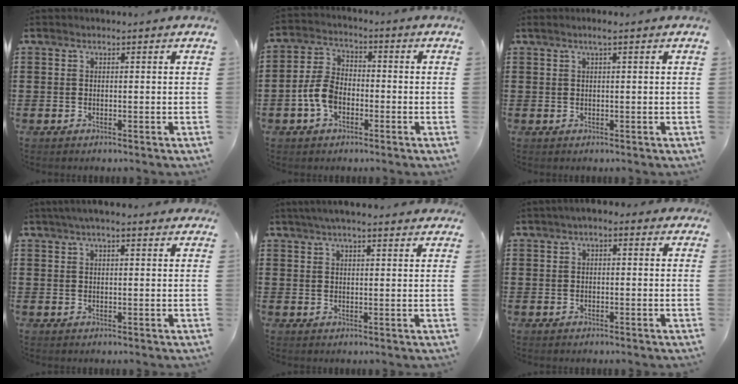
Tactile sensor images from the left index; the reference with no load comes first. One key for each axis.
{"total": 5.9, "fx": -2.1, "fy": 3.7, "fz": 4.1, "tx": -0.113, "ty": -0.001, "tz": -0.048}
{"total": 1.5, "fx": 0.6, "fy": 0.0, "fz": 1.3, "tx": -0.025, "ty": 0.000, "tz": 0.010}
{"total": 3.4, "fx": 2.6, "fy": 0.5, "fz": 2.1, "tx": -0.046, "ty": 0.007, "tz": 0.046}
{"total": 4.0, "fx": 3.3, "fy": 0.5, "fz": 2.1, "tx": -0.049, "ty": 0.004, "tz": 0.060}
{"total": 1.8, "fx": 0.2, "fy": 0.8, "fz": 1.5, "tx": -0.029, "ty": 0.007, "tz": 0.002}